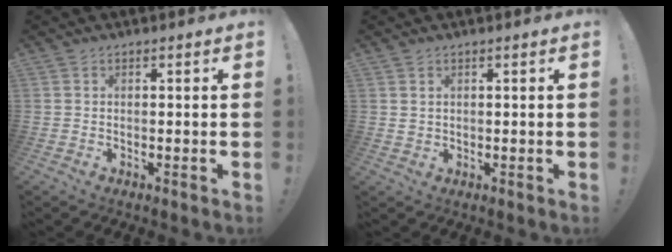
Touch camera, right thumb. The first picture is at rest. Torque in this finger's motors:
{"motor_torque": [0.02, 0.06, 0.14, 0.13, 0.06]}